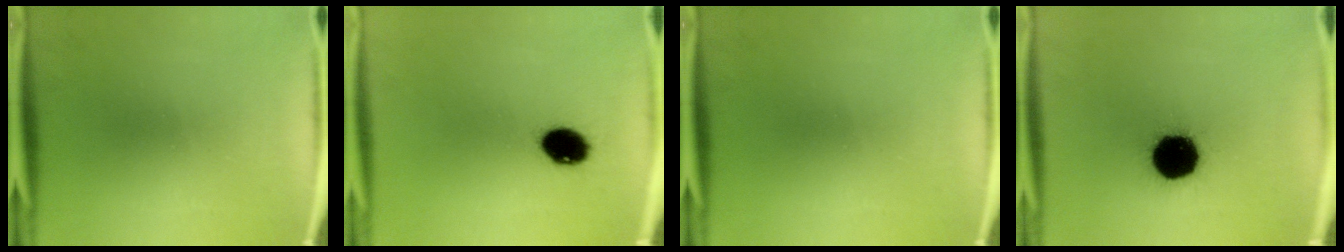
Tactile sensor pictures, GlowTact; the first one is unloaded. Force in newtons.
{"total": 7.8}
{"total": 0.0}
{"total": 19.2}